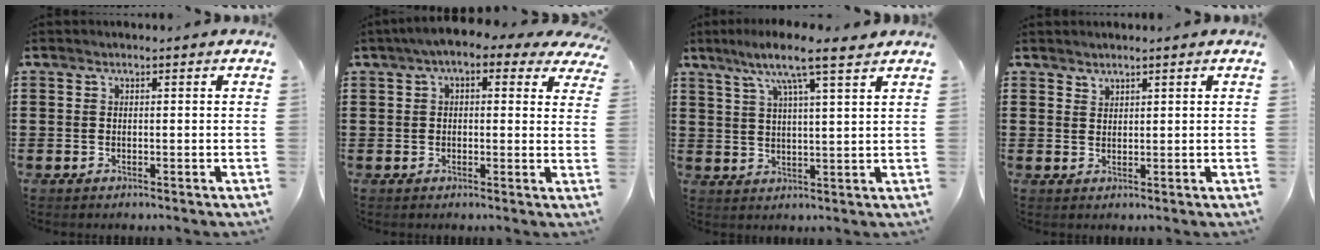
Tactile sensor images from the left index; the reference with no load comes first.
{"total": 4.4, "force": [2.4, 1.6, 3.3], "torque": [-0.071, 0.004, 0.039]}
{"total": 7.9, "force": [5.7, 0.4, 5.5], "torque": [-0.115, -0.013, 0.095]}
{"total": 1.5, "force": [1.5, 0.3, 0.0], "torque": [-0.003, 0.000, 0.030]}